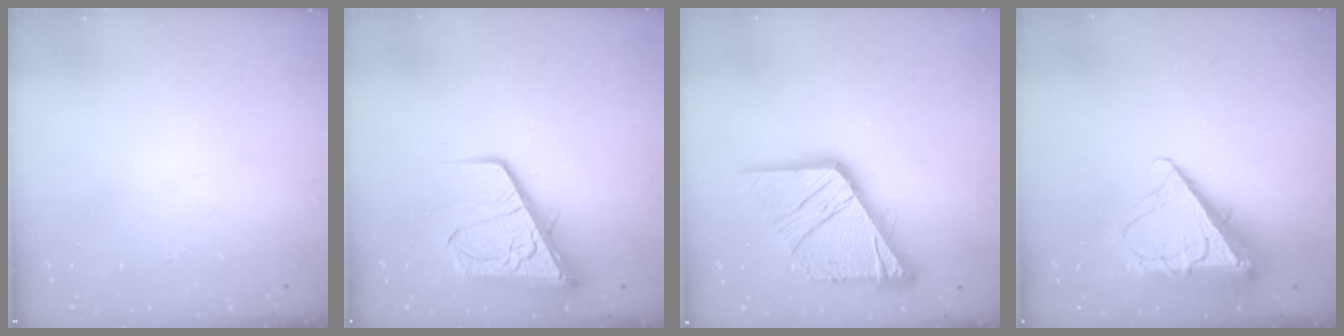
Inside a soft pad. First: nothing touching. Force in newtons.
{"total": 13.4, "press": 13.3, "slide": 1.4}
{"total": 19.7, "press": 19.6, "slide": 2.3}
{"total": 11.5, "press": 11.4, "slide": 1.3}